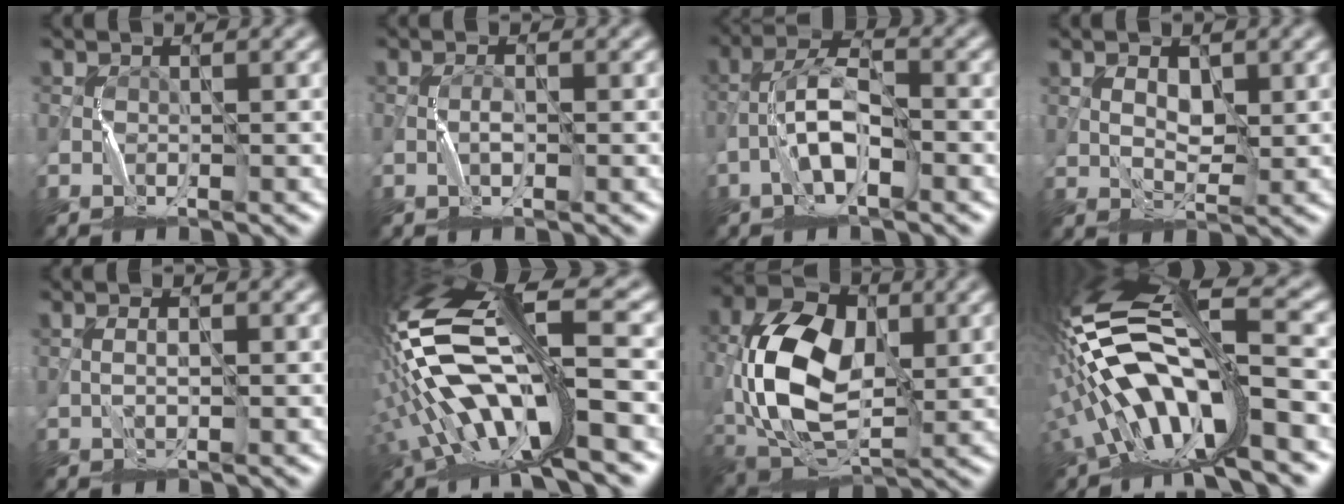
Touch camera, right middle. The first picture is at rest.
{"total": 0.8, "force": [-0.1, 0.0, 0.8], "torque": [-0.013, 0.003, 0.000]}
{"total": 4.9, "force": [-1.8, 1.7, 4.2], "torque": [-0.083, 0.015, -0.036]}
{"total": 2.3, "force": [1.2, 1.1, 1.7], "torque": [-0.025, -0.004, 0.026]}
{"total": 0.6, "force": [0.2, -0.2, 0.6], "torque": [-0.009, 0.003, 0.005]}
{"total": 15.4, "force": [-1.7, 4.4, 14.6], "torque": [-0.307, 0.016, -0.020]}
{"total": 12.3, "force": [0.7, 7.6, 9.6], "torque": [-0.207, 0.009, 0.010]}
{"total": 14.5, "force": [-3.1, 4.5, 13.4], "torque": [-0.260, 0.023, -0.047]}